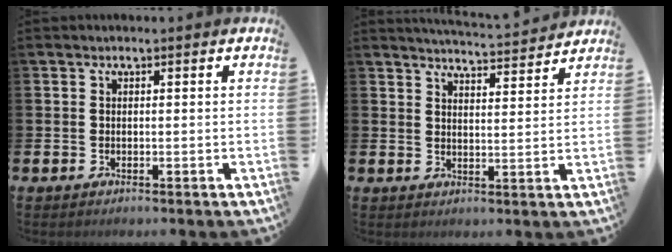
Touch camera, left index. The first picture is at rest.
{"total": 4.6, "force": [4.5, -0.2, 0.3], "torque": [-0.017, -0.034, 0.079]}